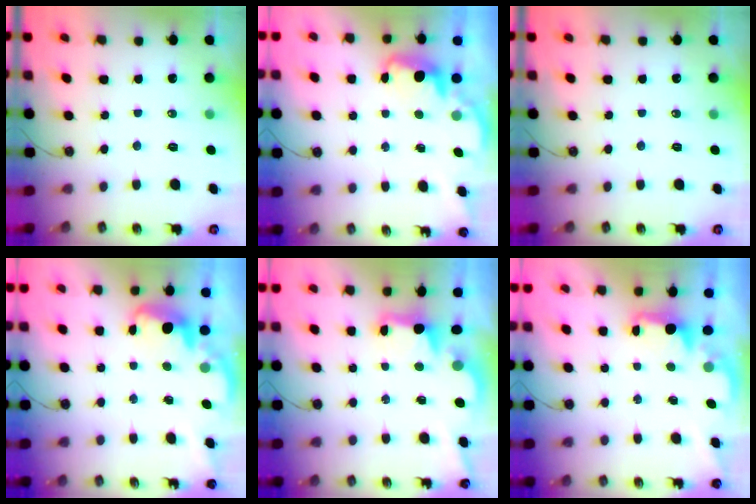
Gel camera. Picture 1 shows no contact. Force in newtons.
{"total": 2.3, "press": 2.3, "slide": 0.5}
{"total": 0.0}
{"total": 2.7, "press": 2.6, "slide": 0.8}
{"total": 2.6, "press": 2.5, "slide": 0.8}
{"total": 1.7, "press": 1.5, "slide": 0.6}